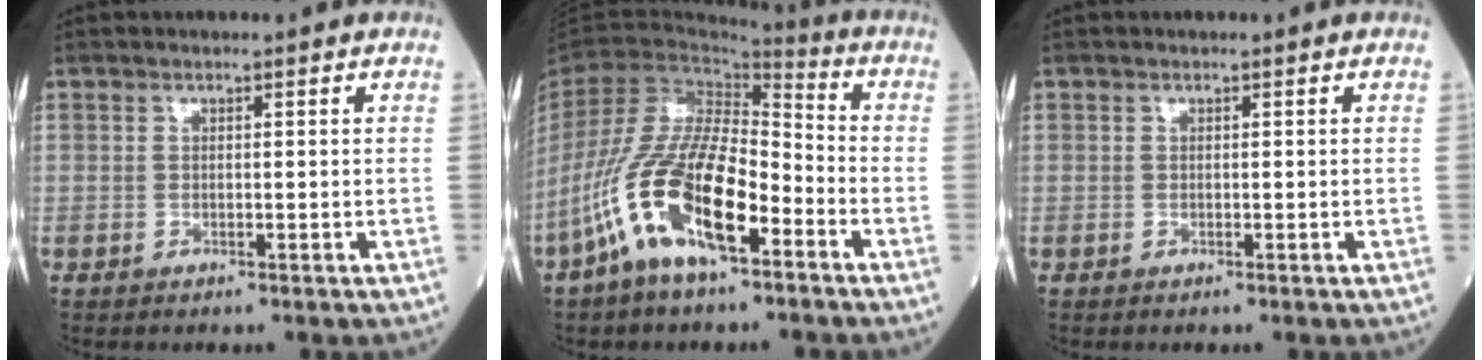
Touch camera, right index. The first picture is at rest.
{"total": 16.4, "force": [-8.0, 4.8, 13.4], "torque": [-0.279, -0.001, -0.147]}
{"total": 0.0}